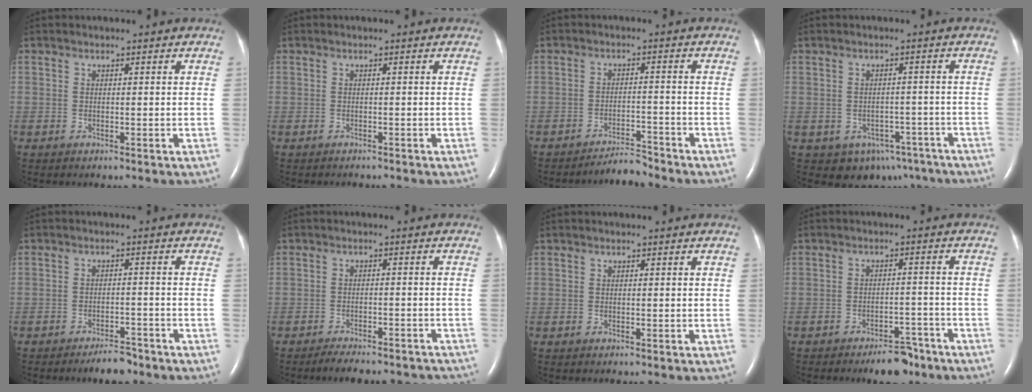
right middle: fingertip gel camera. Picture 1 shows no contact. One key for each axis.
{"total": 0.9, "fx": -0.8, "fy": 0.2, "fz": 0.1, "tx": -0.008, "ty": -0.003, "tz": -0.011}
{"total": 3.4, "fx": -3.4, "fy": -0.2, "fz": 0.0, "tx": -0.002, "ty": -0.013, "tz": -0.056}
{"total": 8.2, "fx": -5.1, "fy": 6.0, "fz": 2.4, "tx": -0.028, "ty": 0.017, "tz": -0.056}
{"total": 4.0, "fx": -3.4, "fy": 1.1, "fz": 1.8, "tx": -0.030, "ty": -0.001, "tz": -0.052}
{"total": 12.2, "fx": -11.1, "fy": 2.9, "fz": 4.0, "tx": -0.057, "ty": 0.006, "tz": -0.127}
{"total": 0.0}
{"total": 6.1, "fx": -4.9, "fy": 2.3, "fz": 2.9, "tx": -0.034, "ty": 0.004, "tz": -0.070}